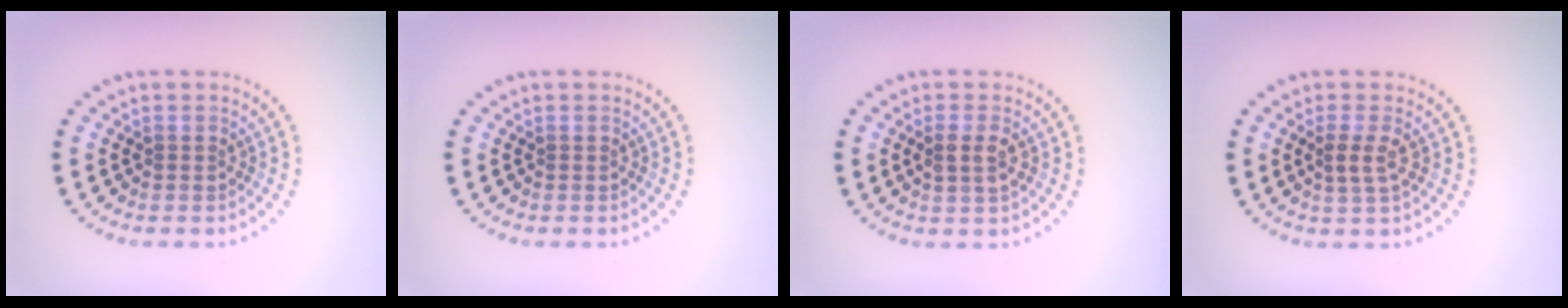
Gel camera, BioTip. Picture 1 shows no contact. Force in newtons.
{"total": 0.0}
{"total": 1.8, "press": 1.8, "slide": 0.2}
{"total": 1.7, "press": 1.6, "slide": 0.6}